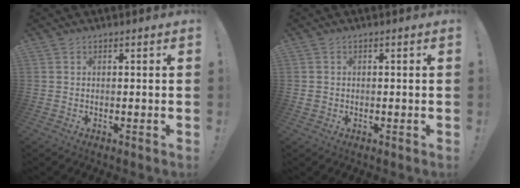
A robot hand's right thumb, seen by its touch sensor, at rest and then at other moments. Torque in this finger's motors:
{"motor_torque": [0.08, 0.02, 0.24, -0.24, 0.00]}